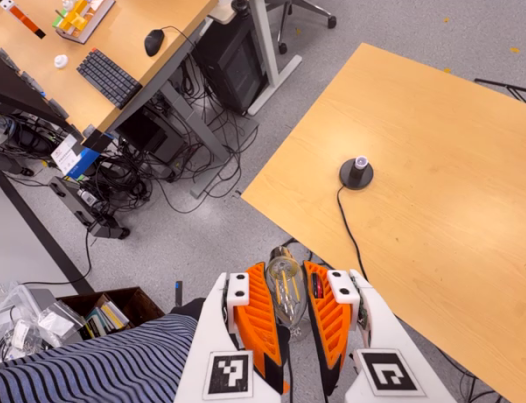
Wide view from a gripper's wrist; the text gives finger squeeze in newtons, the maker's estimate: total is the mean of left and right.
{"total": 20.6, "left": 24.1, "right": 17.1}